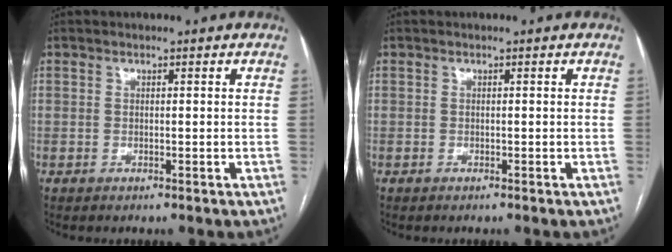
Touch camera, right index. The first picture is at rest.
{"total": 0.0}